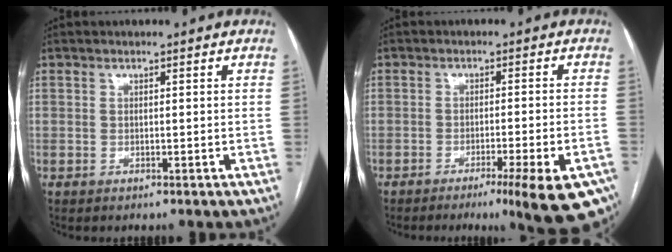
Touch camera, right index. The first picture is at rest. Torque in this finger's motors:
{"motor_torque": [1.37, -0.75, 0.09, 0.04]}